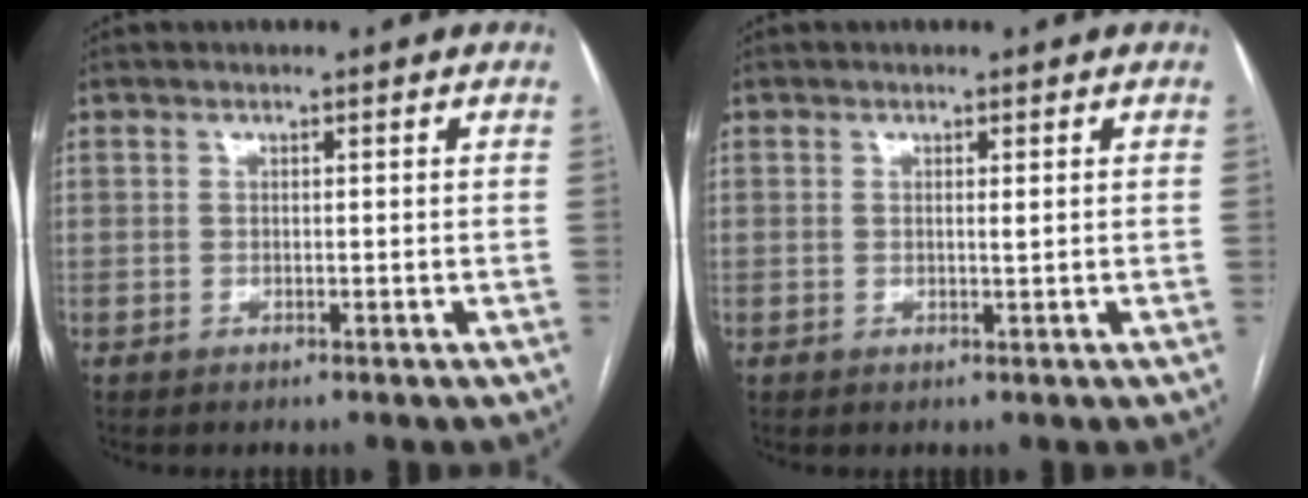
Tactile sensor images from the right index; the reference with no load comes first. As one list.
[{"total": 0.5, "force": [0.2, -0.1, 0.5], "torque": [-0.010, -0.002, 0.003]}]